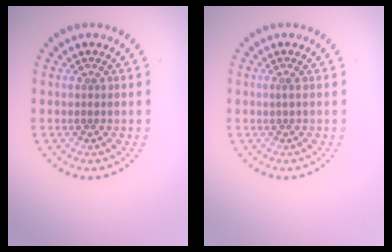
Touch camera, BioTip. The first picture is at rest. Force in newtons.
{"total": 0.5, "press": 0.1, "slide": 0.5}